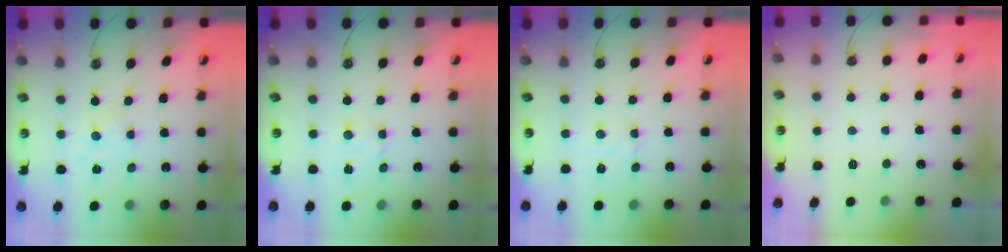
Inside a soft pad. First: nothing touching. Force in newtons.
{"total": 3.3, "press": 3.3, "slide": 0.5}
{"total": 1.4, "press": 1.2, "slide": 0.7}
{"total": 0.0}